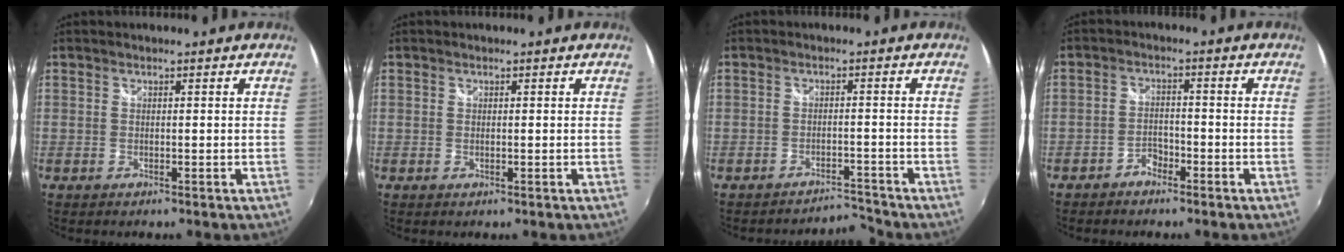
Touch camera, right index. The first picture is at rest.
{"total": 0.0}
{"total": 3.6, "force": [-3.4, -0.5, -1.0], "torque": [0.005, 0.008, -0.059]}
{"total": 3.1, "force": [-2.4, 1.6, 1.0], "torque": [-0.030, 0.007, -0.041]}